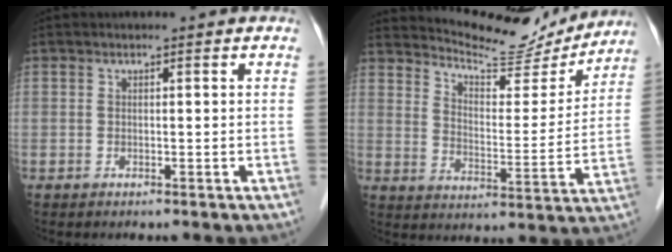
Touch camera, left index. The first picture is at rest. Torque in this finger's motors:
{"motor_torque": [0.57, -0.60, 0.33, 0.06]}